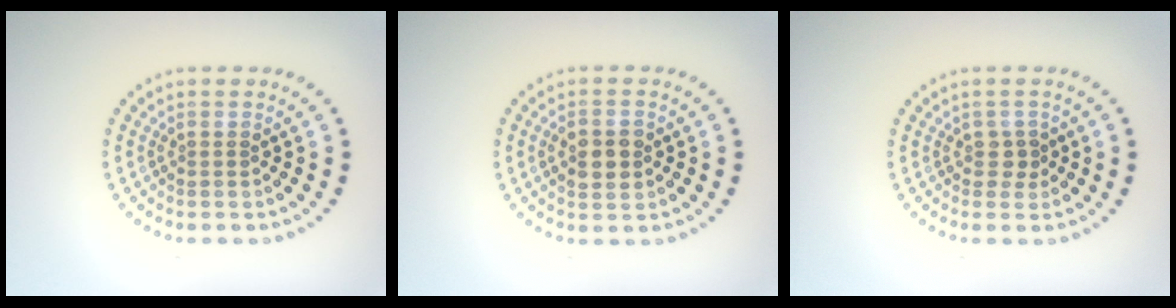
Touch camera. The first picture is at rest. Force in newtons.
{"total": 2.9, "press": 2.9, "slide": 0.3}
{"total": 1.2, "press": 1.1, "slide": 0.6}